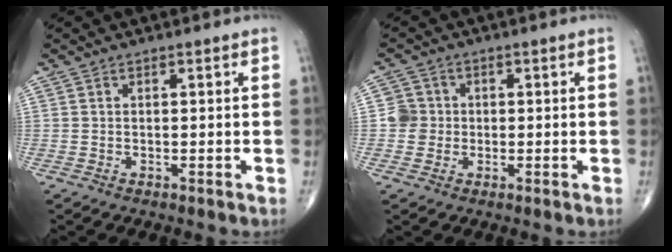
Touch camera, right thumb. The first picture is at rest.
{"total": 3.7, "force": [-0.1, 3.7, 0.5], "torque": [0.020, 0.008, -0.006]}